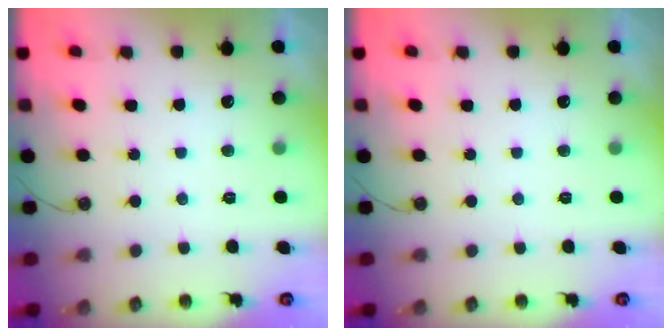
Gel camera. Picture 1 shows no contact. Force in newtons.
{"total": 0.0}